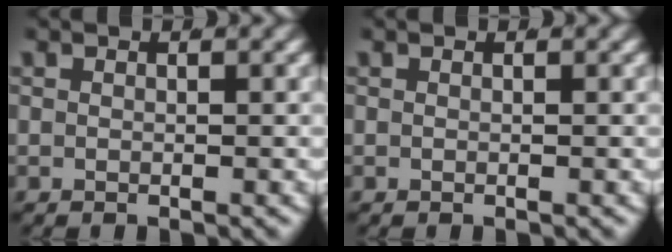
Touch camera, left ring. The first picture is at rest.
{"total": 0.0}